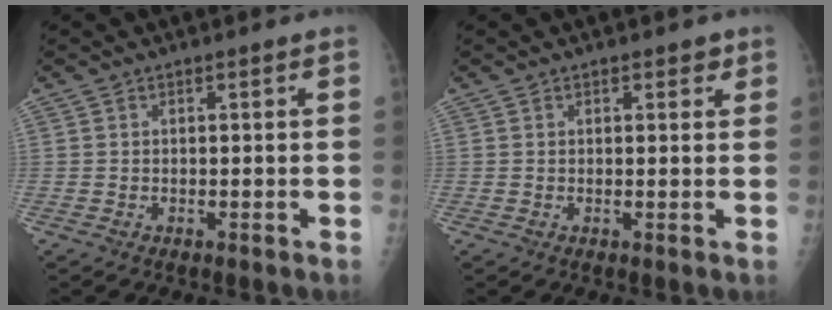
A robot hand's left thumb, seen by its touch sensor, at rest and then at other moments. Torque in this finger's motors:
{"motor_torque": [-0.12, 0.01, -0.20, -0.22, 0.07]}